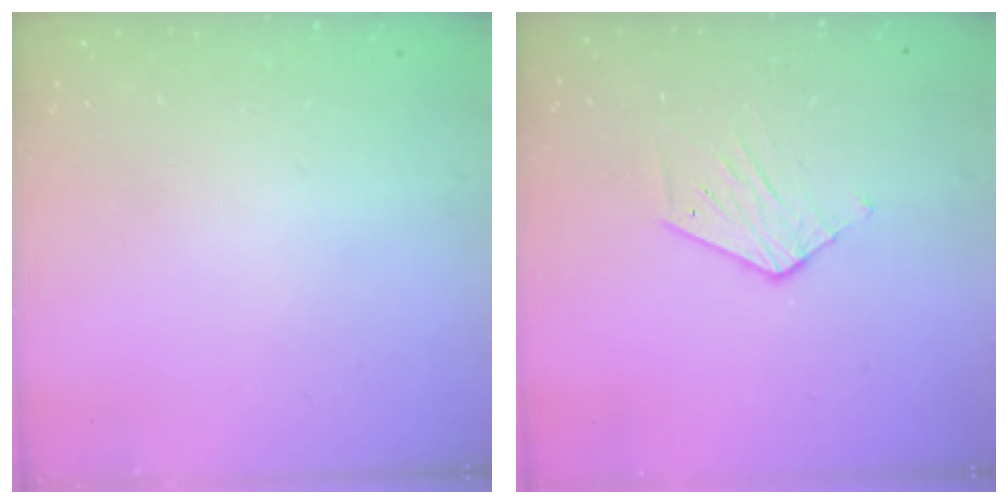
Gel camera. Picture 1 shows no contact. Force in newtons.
{"total": 5.5, "press": 5.5, "slide": 0.4}